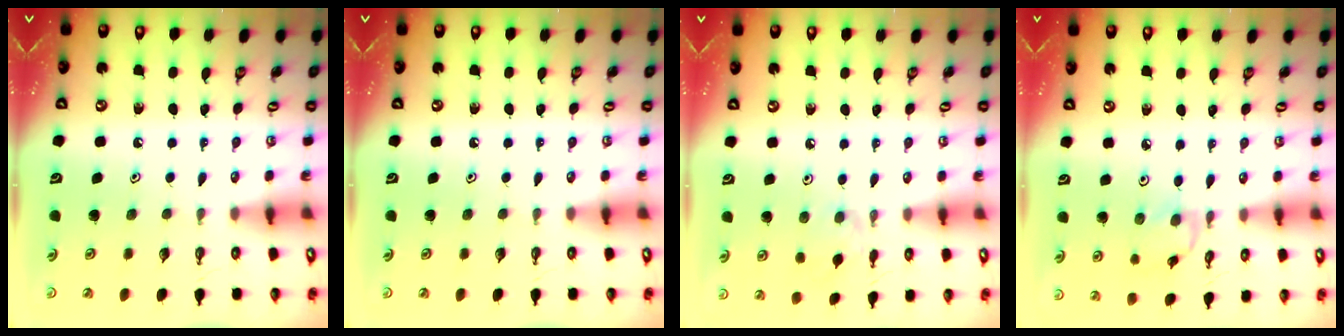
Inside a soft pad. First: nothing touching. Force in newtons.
{"total": 0.0}
{"total": 2.8, "press": 2.8, "slide": 0.5}
{"total": 3.4, "press": 3.4, "slide": 0.4}